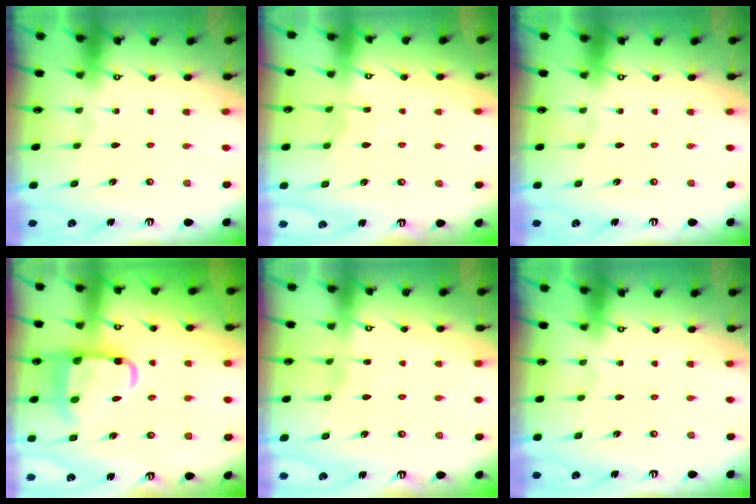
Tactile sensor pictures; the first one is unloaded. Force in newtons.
{"total": 6.5, "press": 6.5, "slide": 0.6}
{"total": 0.0}
{"total": 13.5, "press": 13.4, "slide": 1.8}
{"total": 4.5, "press": 4.4, "slide": 0.4}
{"total": 0.0}